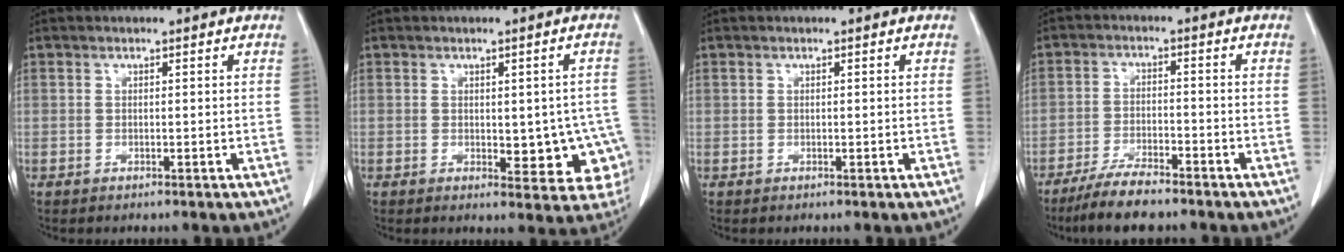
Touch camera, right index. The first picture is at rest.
{"total": 9.4, "force": [-1.6, 4.6, 8.1], "torque": [-0.076, 0.008, -0.009]}
{"total": 0.0}
{"total": 7.0, "force": [-5.8, 1.1, 3.7], "torque": [-0.070, -0.017, -0.105]}